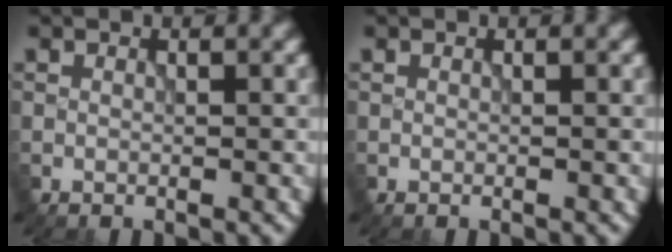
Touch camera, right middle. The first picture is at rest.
{"total": 0.0}